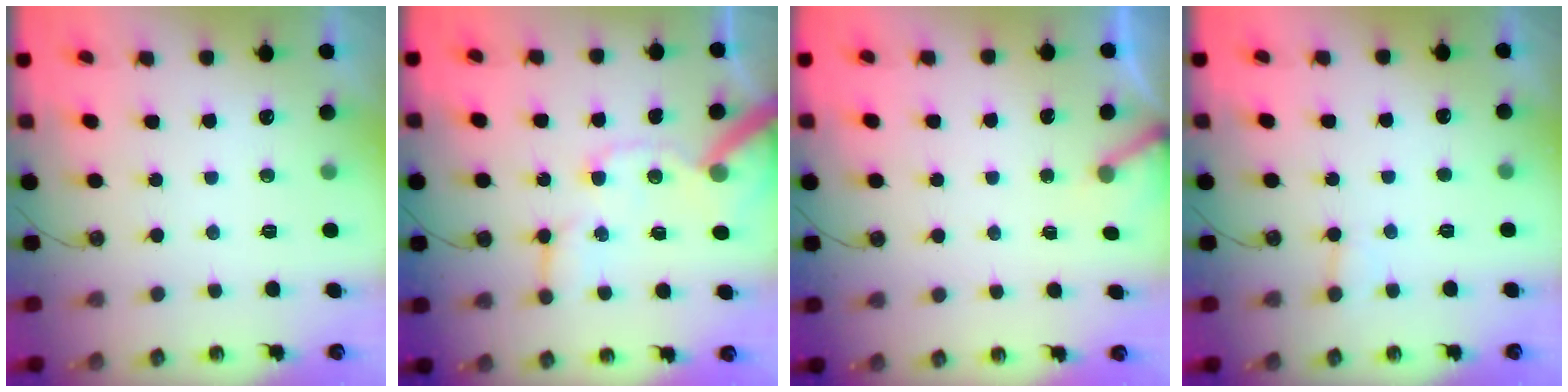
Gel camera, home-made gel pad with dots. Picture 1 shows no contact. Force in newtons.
{"total": 13.9, "press": 13.8, "slide": 2.0}
{"total": 3.0, "press": 3.0, "slide": 0.2}
{"total": 4.7, "press": 4.6, "slide": 0.6}